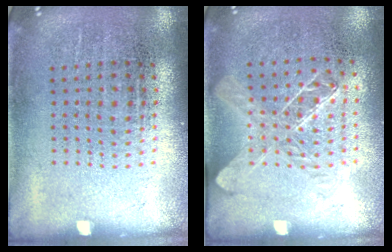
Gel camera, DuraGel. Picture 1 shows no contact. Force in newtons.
{"total": 1.3, "press": 1.1, "slide": 0.7}